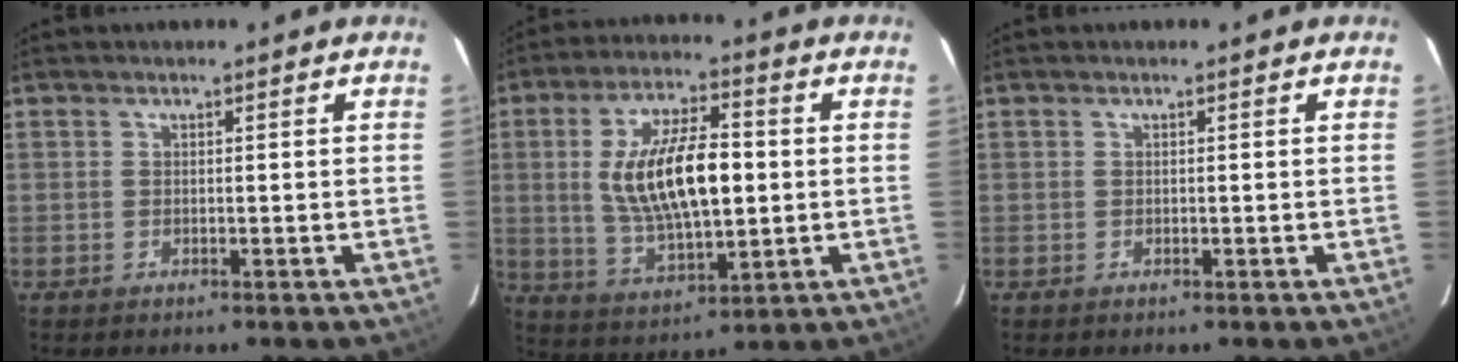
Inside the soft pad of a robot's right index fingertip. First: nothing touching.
{"total": 15.8, "force": [0.9, 6.4, 14.4], "torque": [-0.269, 0.003, 0.027]}
{"total": 0.0}